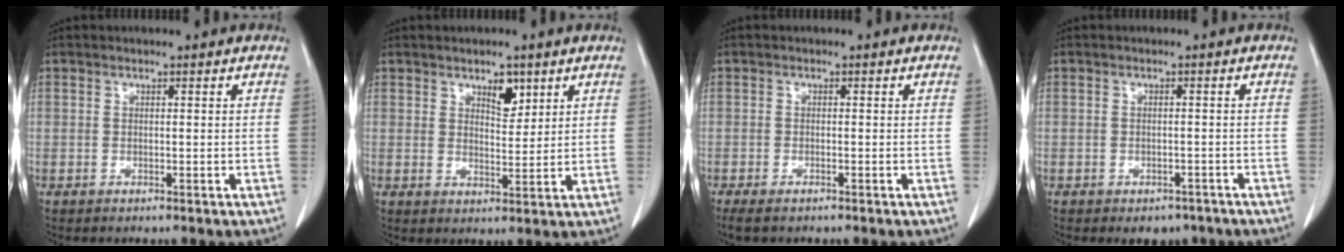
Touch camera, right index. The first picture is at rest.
{"total": 4.3, "force": [2.4, 2.3, 2.8], "torque": [-0.038, 0.000, 0.039]}
{"total": 3.1, "force": [-2.4, 0.9, 1.7], "torque": [-0.029, -0.007, -0.034]}
{"total": 3.6, "force": [-2.6, 2.3, 0.8], "torque": [0.000, 0.007, -0.029]}